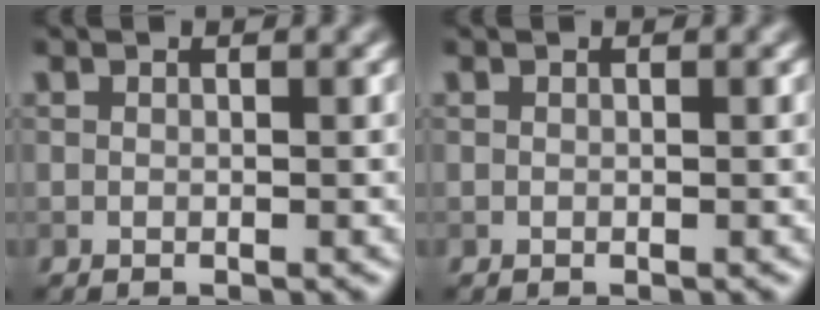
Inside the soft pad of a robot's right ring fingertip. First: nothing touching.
{"total": 0.0}